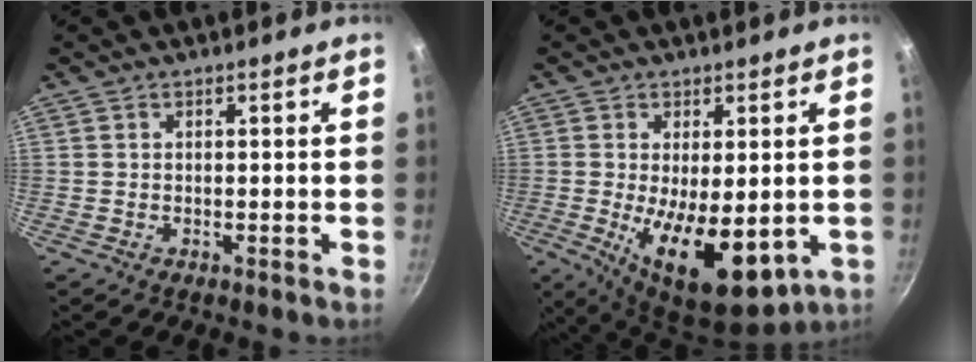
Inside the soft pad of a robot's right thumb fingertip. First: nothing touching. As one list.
[{"total": 14.2, "force": [-2.4, 6.3, 12.5], "torque": [-0.189, -0.018, -0.020]}]